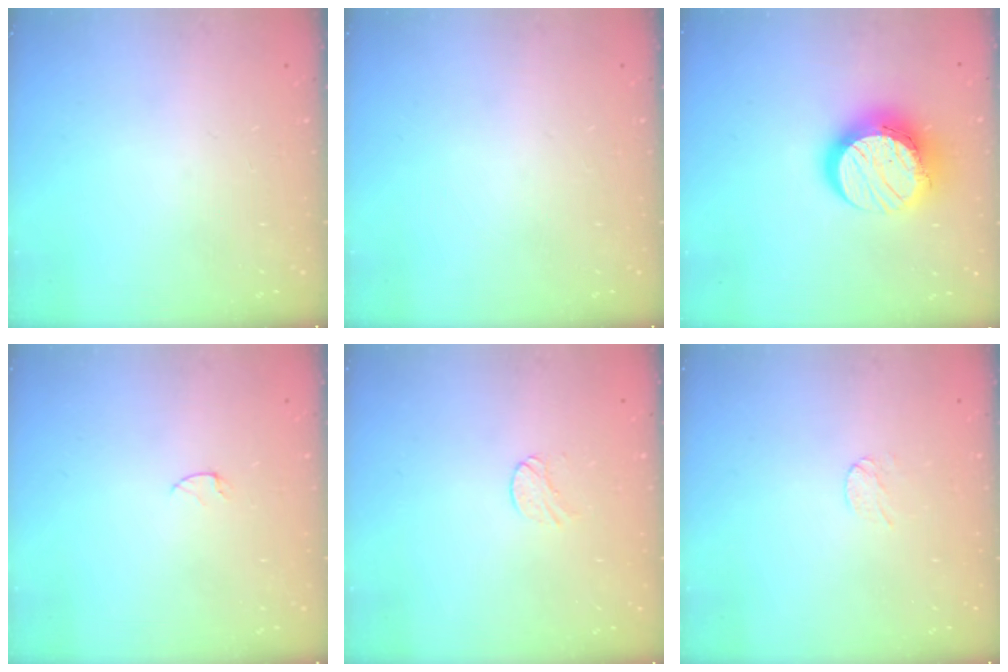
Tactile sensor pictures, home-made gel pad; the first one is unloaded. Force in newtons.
{"total": 0.0}
{"total": 15.1, "press": 15.0, "slide": 1.7}
{"total": 2.9, "press": 2.9, "slide": 0.3}
{"total": 4.4, "press": 4.4, "slide": 0.4}
{"total": 3.1, "press": 3.1, "slide": 0.3}